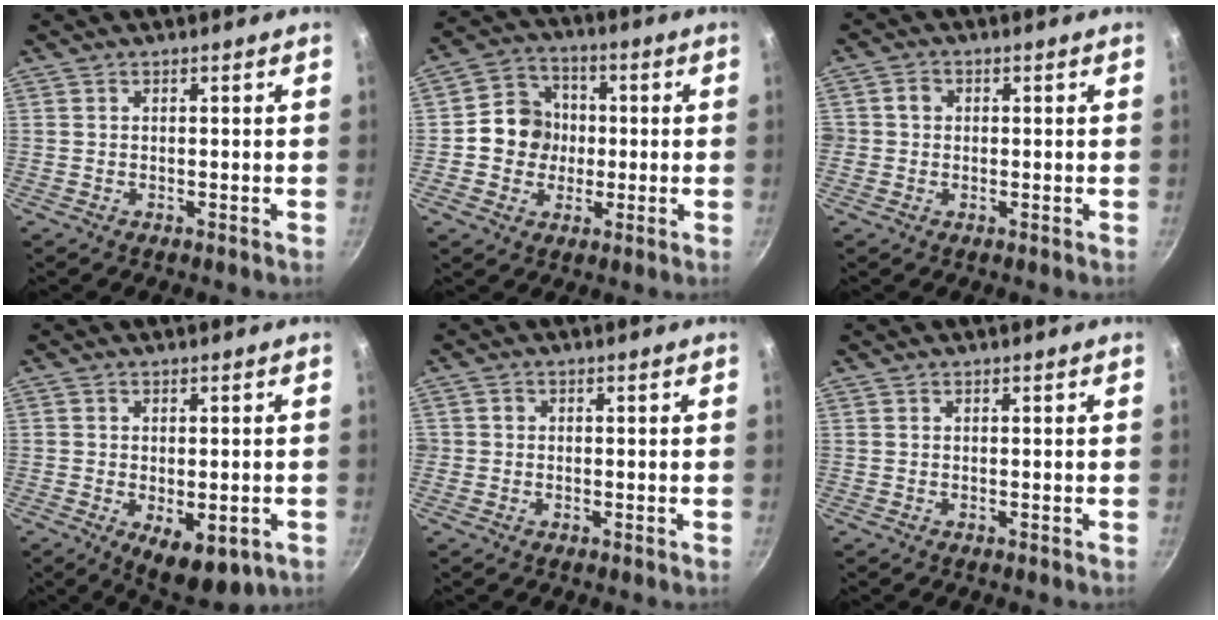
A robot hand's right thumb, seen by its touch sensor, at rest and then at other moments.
{"total": 9.8, "force": [-0.3, 8.9, 4.1], "torque": [-0.028, 0.019, -0.023]}
{"total": 2.4, "force": [0.2, 2.2, 0.8], "torque": [0.000, 0.007, -0.001]}
{"total": 8.9, "force": [-2.9, 4.3, 7.2], "torque": [-0.087, -0.010, -0.027]}
{"total": 1.2, "force": [-0.1, 1.1, 0.2], "torque": [0.001, 0.003, -0.004]}
{"total": 0.0}